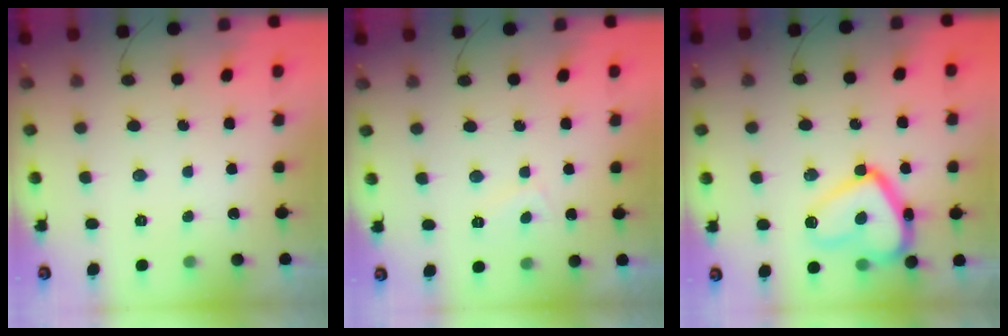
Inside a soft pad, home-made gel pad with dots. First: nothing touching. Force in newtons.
{"total": 2.4, "press": 2.3, "slide": 0.5}
{"total": 15.7, "press": 15.6, "slide": 1.4}